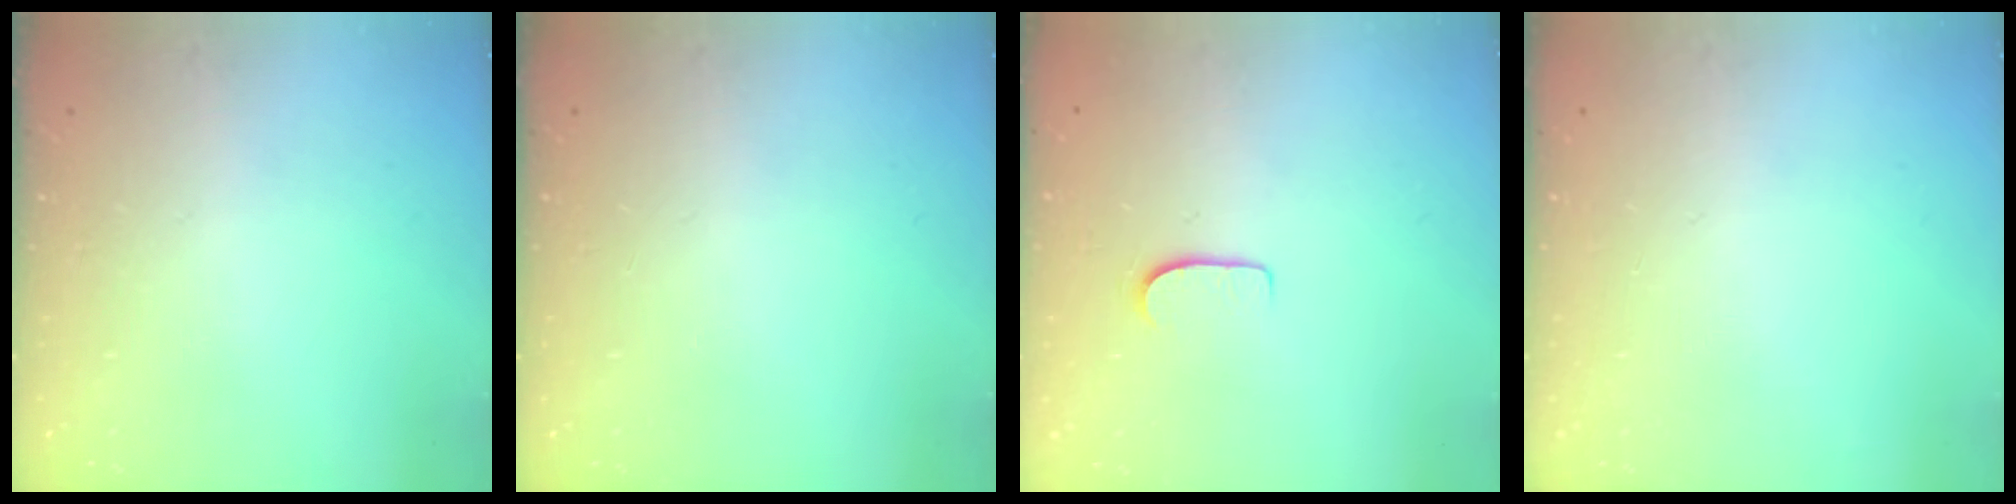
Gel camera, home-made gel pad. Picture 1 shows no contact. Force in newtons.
{"total": 0.0}
{"total": 5.9, "press": 5.8, "slide": 0.6}
{"total": 0.0}